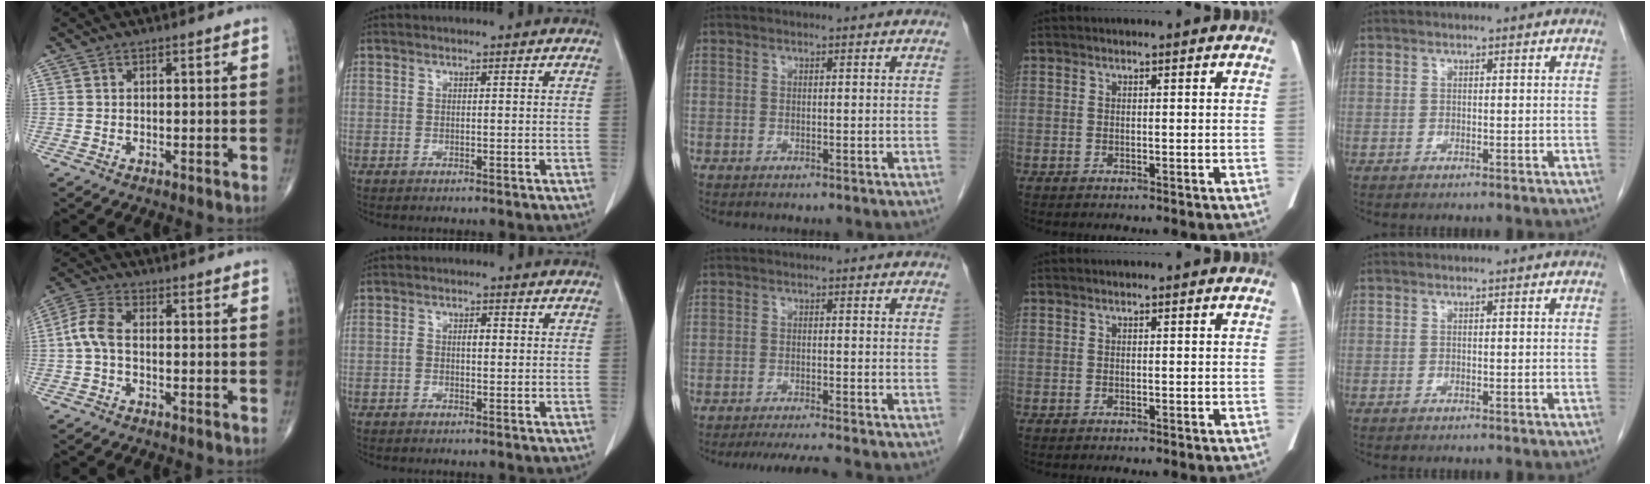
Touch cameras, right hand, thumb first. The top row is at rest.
{"thumb": {"total": 5.5, "force": [-0.6, 2.9, 4.6], "torque": [-0.106, 0.015, -0.022]}, "index": {"total": 2.3, "force": [0.0, 1.1, 2.0], "torque": [-0.038, 0.011, 0.001]}, "middle": {"total": 5.7, "force": [-5.2, -0.1, 2.4], "torque": [-0.028, -0.012, -0.080]}}